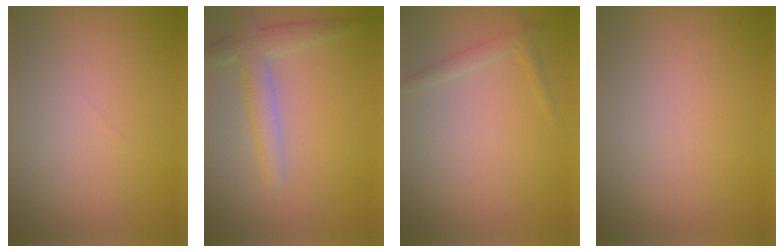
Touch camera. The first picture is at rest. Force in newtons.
{"total": 3.4, "press": 3.4, "slide": 0.3}
{"total": 1.0, "press": 1.0, "slide": 0.0}
{"total": 0.0}